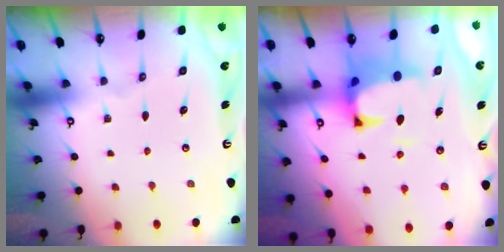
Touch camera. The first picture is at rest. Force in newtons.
{"total": 2.6, "press": 2.4, "slide": 1.1}